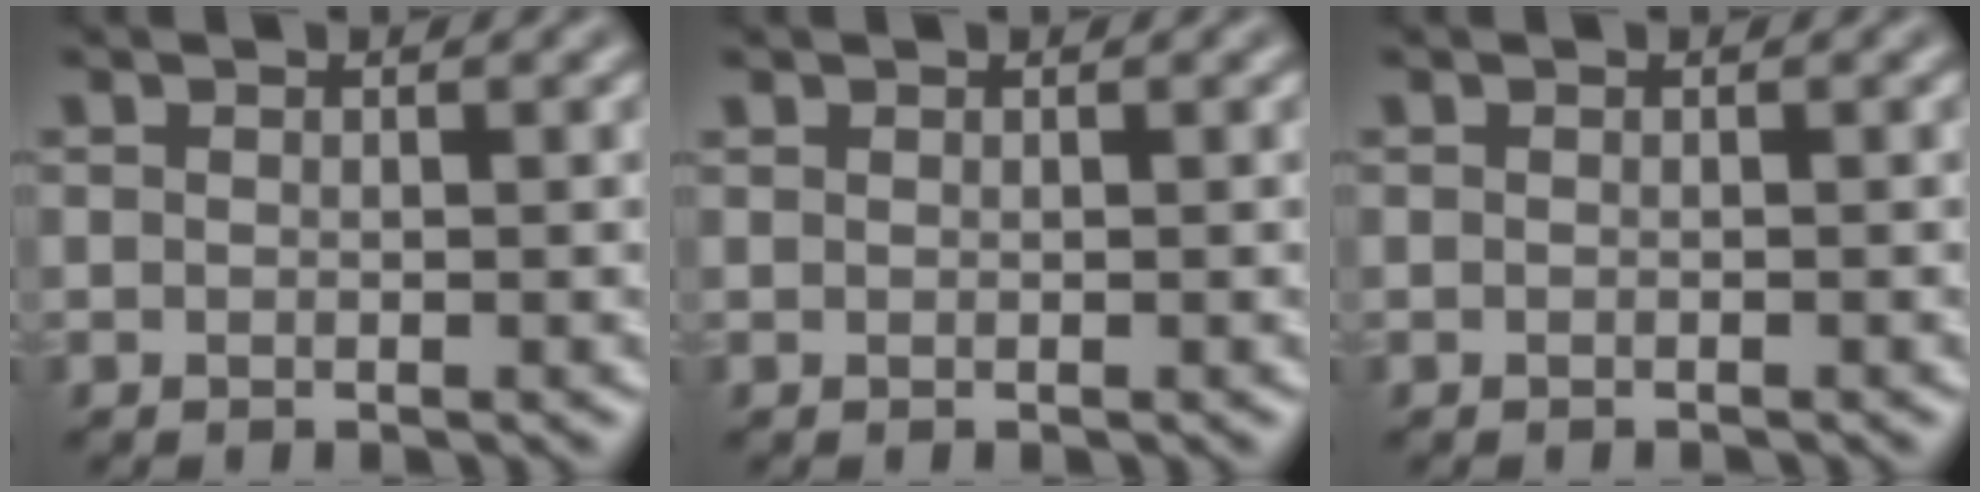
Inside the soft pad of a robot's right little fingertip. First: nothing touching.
{"total": 0.0}
{"total": 0.7, "force": [-0.6, 0.0, 0.1], "torque": [0.002, -0.001, -0.011]}